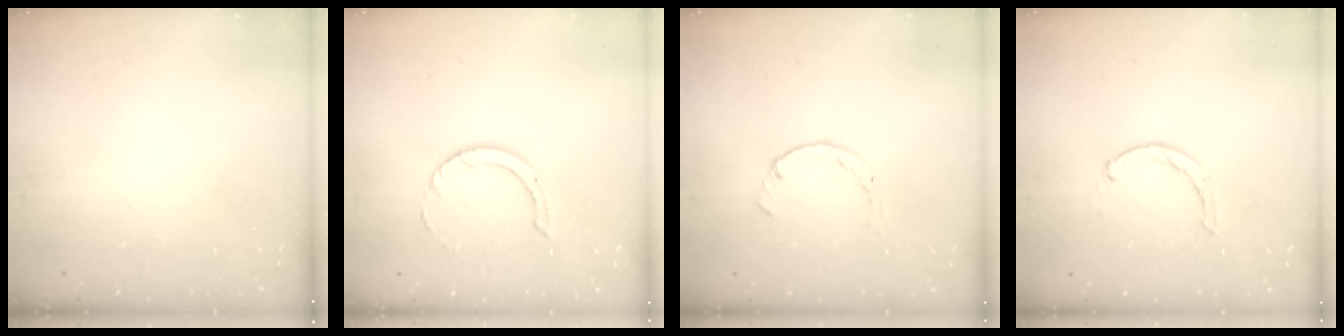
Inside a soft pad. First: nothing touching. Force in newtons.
{"total": 5.3, "press": 5.3, "slide": 0.1}
{"total": 0.0}
{"total": 1.7, "press": 1.6, "slide": 0.3}